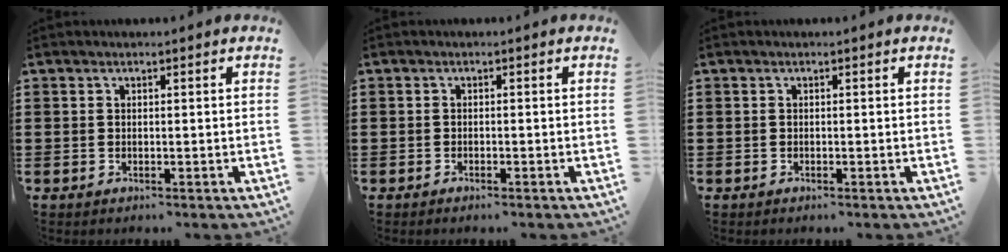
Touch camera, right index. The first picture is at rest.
{"total": 0.6, "force": [-0.6, 0.0, 0.2], "torque": [-0.006, -0.002, -0.012]}
{"total": 0.0}